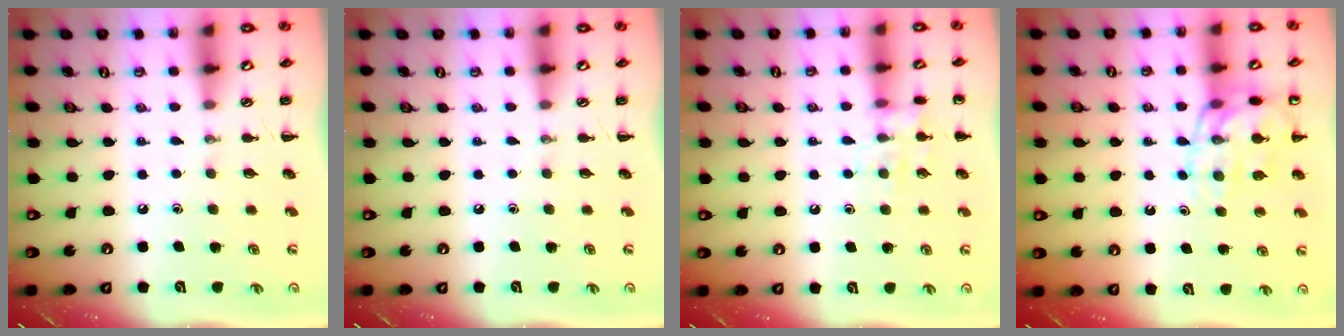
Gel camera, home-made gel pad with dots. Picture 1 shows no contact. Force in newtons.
{"total": 0.0}
{"total": 9.4, "press": 9.4, "slide": 0.6}
{"total": 13.4, "press": 13.3, "slide": 2.1}